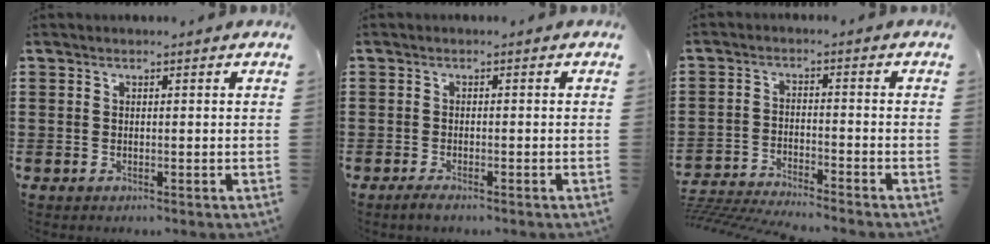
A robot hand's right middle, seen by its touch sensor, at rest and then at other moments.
{"total": 1.2, "force": [-0.9, 0.2, 0.7], "torque": [-0.015, -0.005, -0.016]}
{"total": 4.2, "force": [-4.2, -0.2, 0.6], "torque": [-0.030, -0.010, -0.091]}